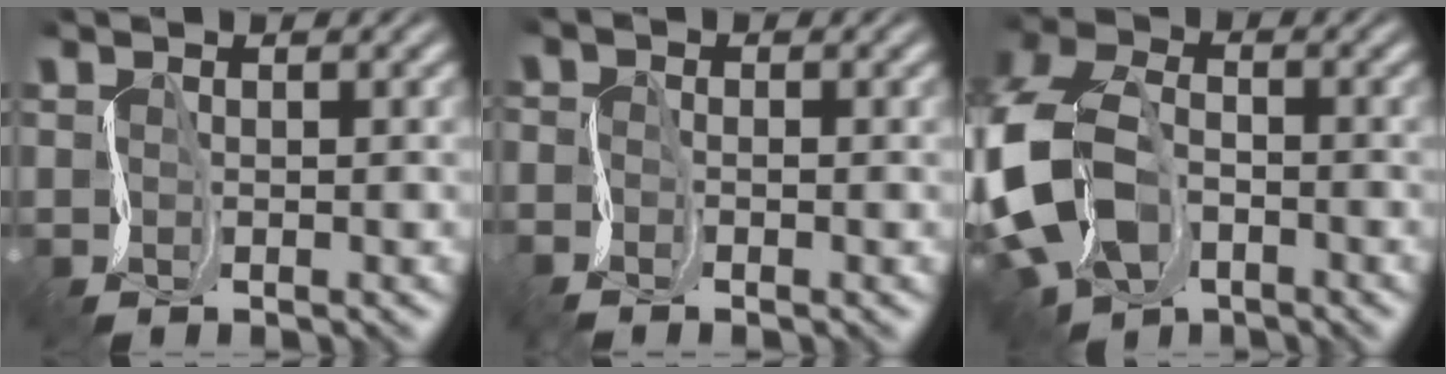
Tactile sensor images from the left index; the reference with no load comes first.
{"total": 1.6, "force": [-1.6, -0.1, -0.1], "torque": [-0.003, -0.007, -0.031]}
{"total": 11.0, "force": [-4.5, 7.2, 6.9], "torque": [-0.189, -0.026, -0.090]}